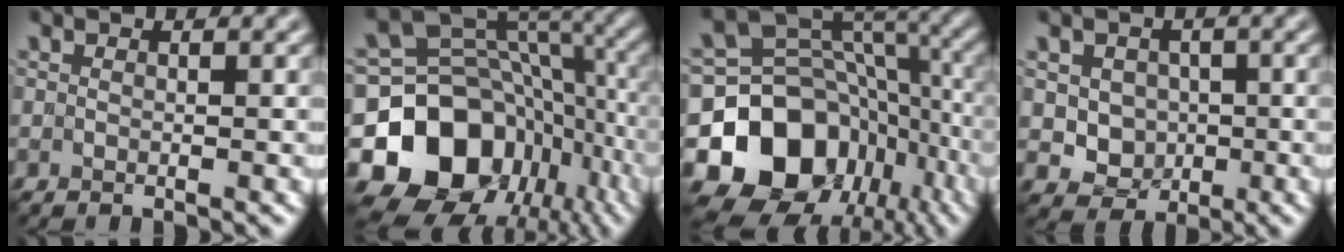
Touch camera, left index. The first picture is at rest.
{"total": 15.6, "force": [-5.8, 11.8, 8.4], "torque": [-0.154, -0.015, -0.102]}
{"total": 14.8, "force": [-5.6, 11.4, 7.5], "torque": [-0.145, -0.006, -0.104]}
{"total": 3.5, "force": [-0.1, 3.1, 1.6], "torque": [-0.020, -0.004, -0.006]}